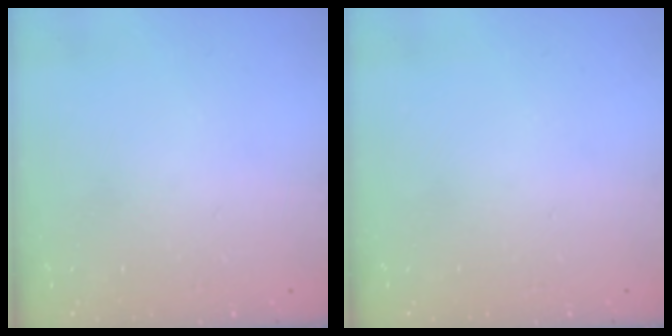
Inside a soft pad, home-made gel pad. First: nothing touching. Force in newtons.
{"total": 0.0}